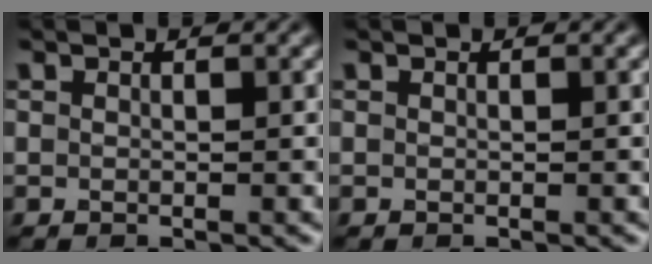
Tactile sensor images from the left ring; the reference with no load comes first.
{"total": 0.0}